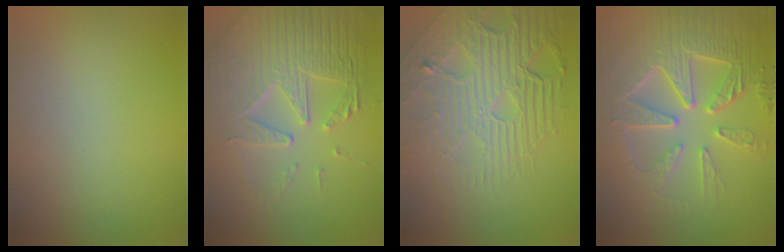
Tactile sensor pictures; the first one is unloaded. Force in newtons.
{"total": 8.2, "press": 5.7, "slide": 5.9}
{"total": 8.5, "press": 5.8, "slide": 6.2}
{"total": 9.4, "press": 6.7, "slide": 6.5}